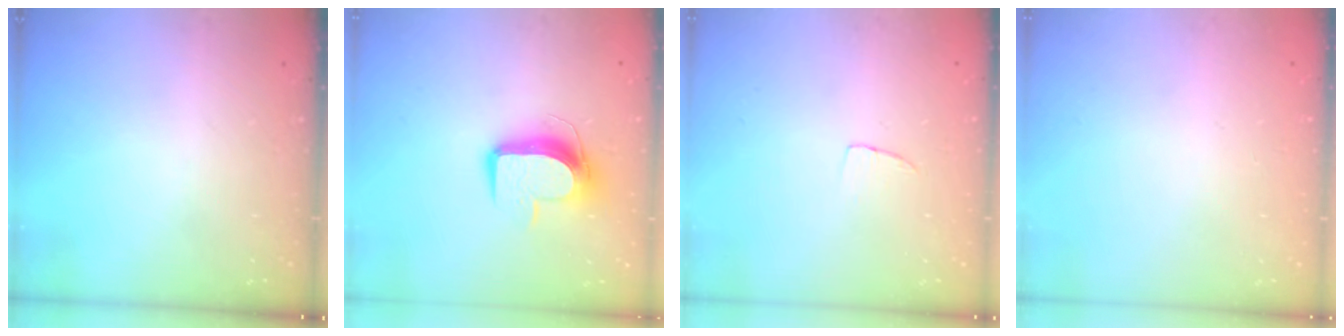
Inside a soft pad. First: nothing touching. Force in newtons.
{"total": 11.1, "press": 11.0, "slide": 1.0}
{"total": 3.2, "press": 3.2, "slide": 0.2}
{"total": 0.0}